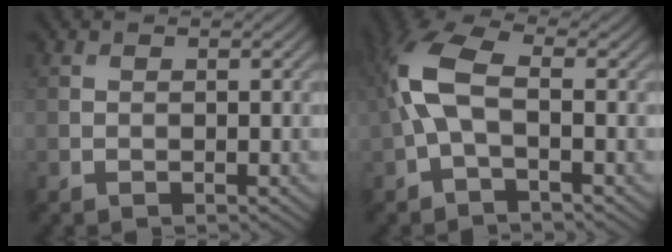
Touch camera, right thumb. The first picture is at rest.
{"total": 6.9, "force": [-0.2, 3.1, 6.2], "torque": [-0.153, 0.020, -0.017]}